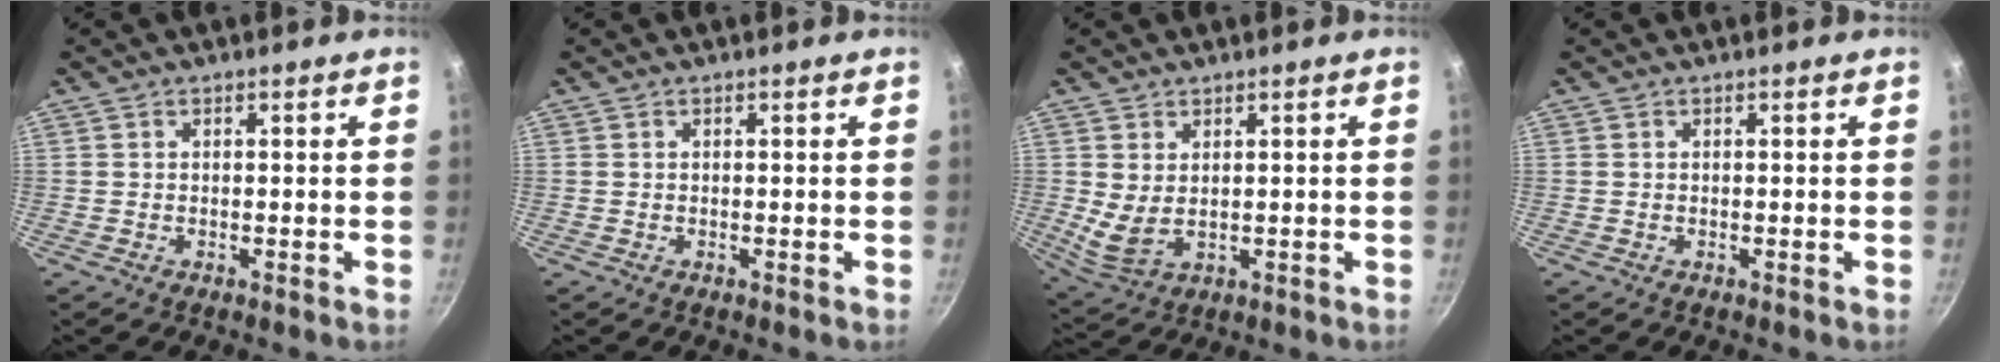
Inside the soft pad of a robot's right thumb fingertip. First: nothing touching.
{"total": 0.0}
{"total": 5.4, "force": [1.0, 3.4, 4.1], "torque": [-0.075, -0.021, 0.033]}
{"total": 0.0}